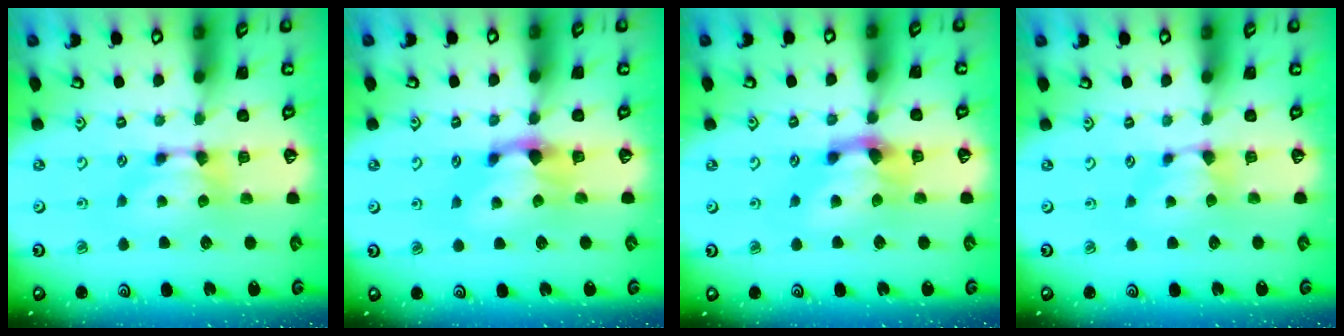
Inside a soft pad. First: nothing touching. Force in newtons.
{"total": 1.7, "press": 0.9, "slide": 1.4}
{"total": 3.0, "press": 2.4, "slide": 1.8}
{"total": 0.9, "press": 0.4, "slide": 0.8}